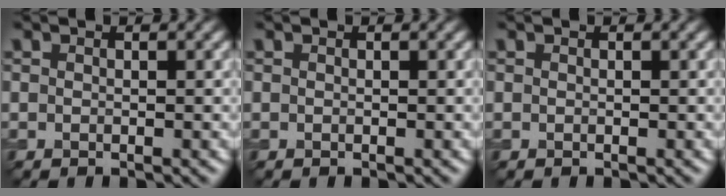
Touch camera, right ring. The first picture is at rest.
{"total": 0.0}
{"total": 0.0}